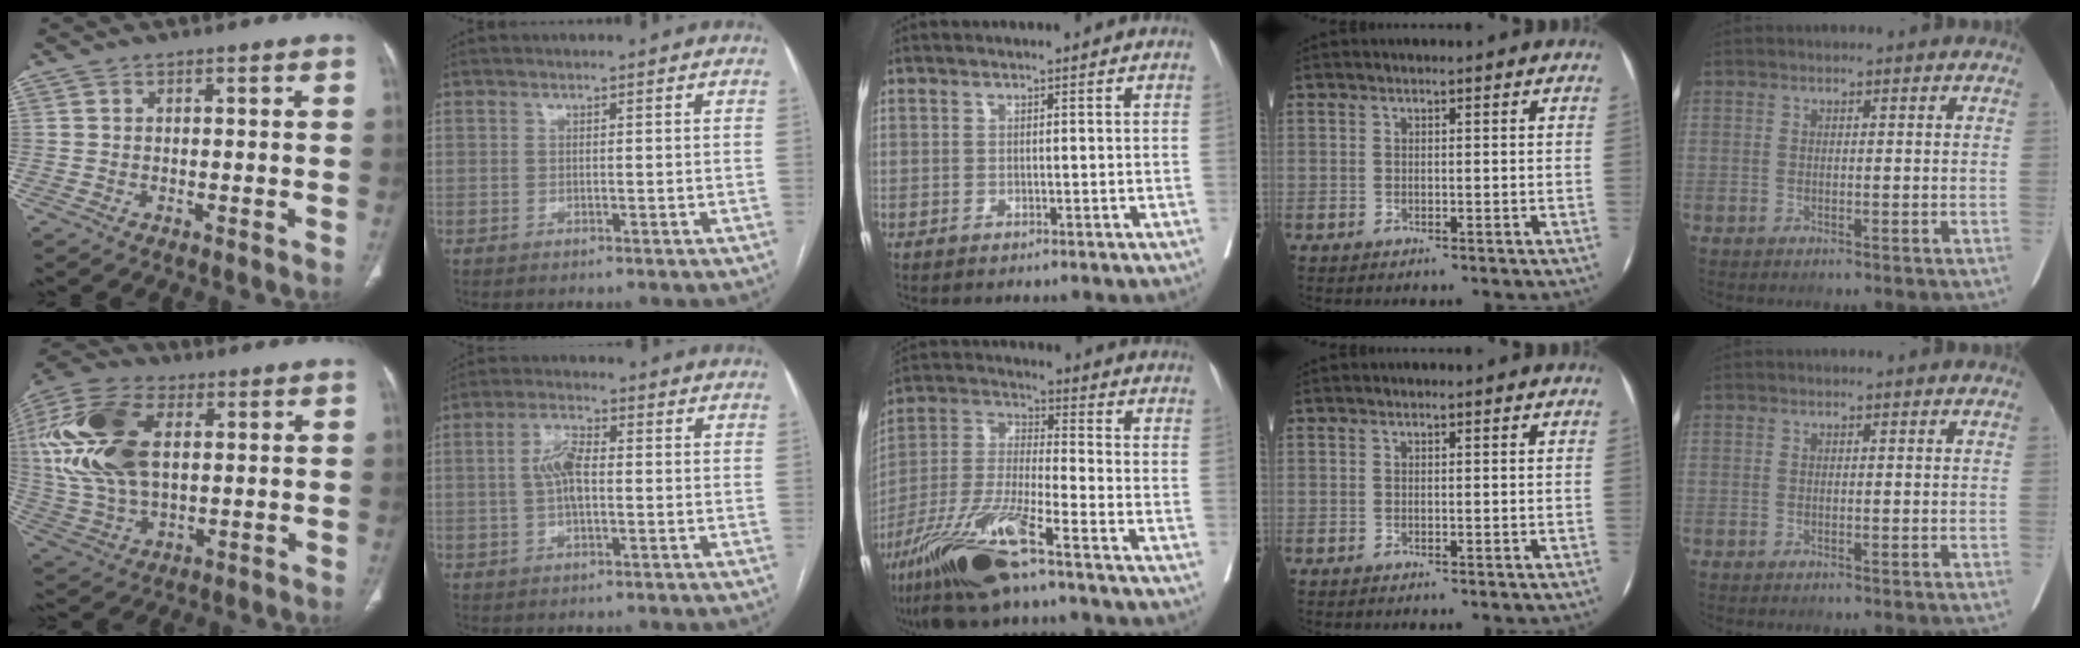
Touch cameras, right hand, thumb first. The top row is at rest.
{"thumb": {"total": 20.5, "force": [4.2, 11.7, 16.2], "torque": [-0.347, 0.002, 0.077]}, "index": {"total": 5.1, "force": [0.1, 1.7, 4.8], "torque": [-0.098, 0.011, 0.003]}, "middle": {"total": 15.7, "force": [-9.8, 1.1, 12.2], "torque": [-0.259, -0.036, -0.186]}}